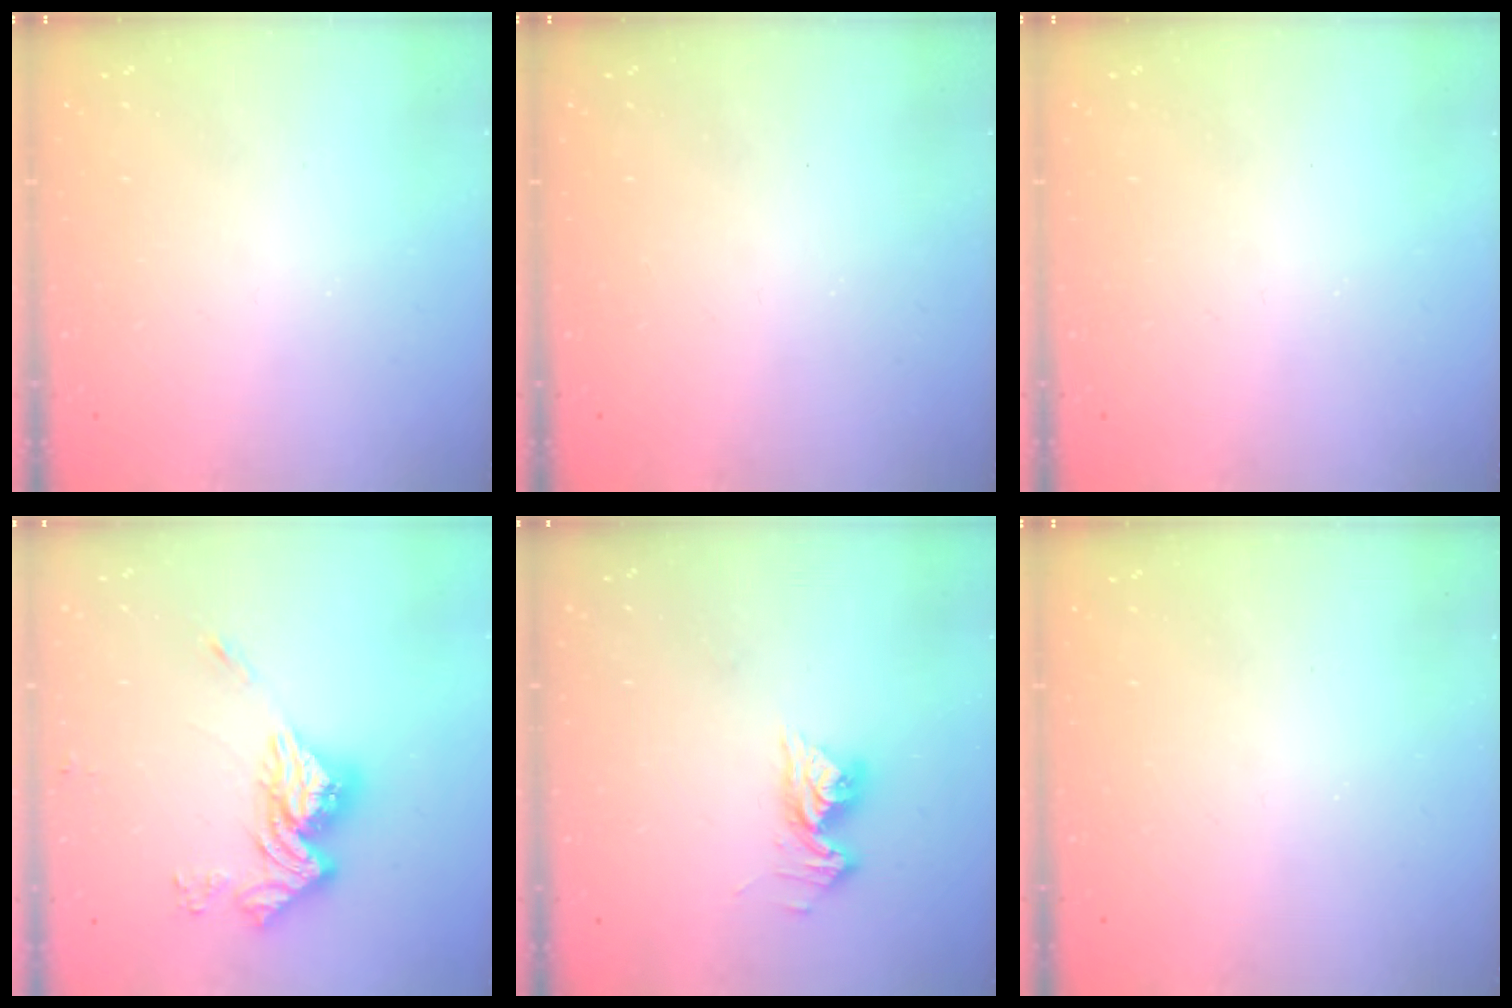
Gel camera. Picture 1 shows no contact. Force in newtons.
{"total": 0.0}
{"total": 0.0}
{"total": 15.5, "press": 15.5, "slide": 1.4}
{"total": 10.4, "press": 10.4, "slide": 0.9}
{"total": 0.0}